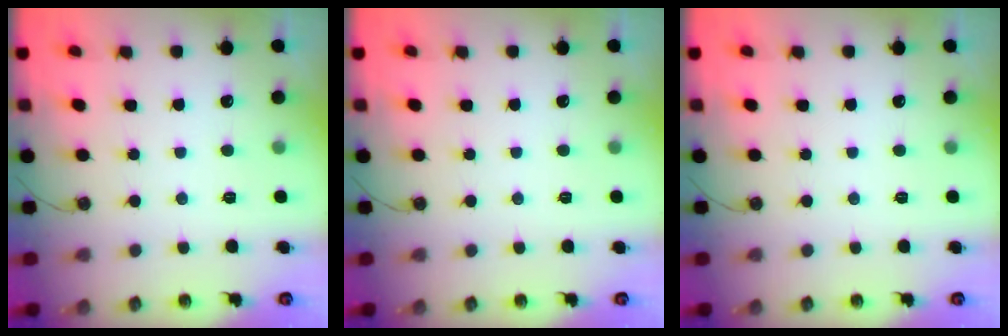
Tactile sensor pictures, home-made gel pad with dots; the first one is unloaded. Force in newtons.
{"total": 0.0}
{"total": 0.0}